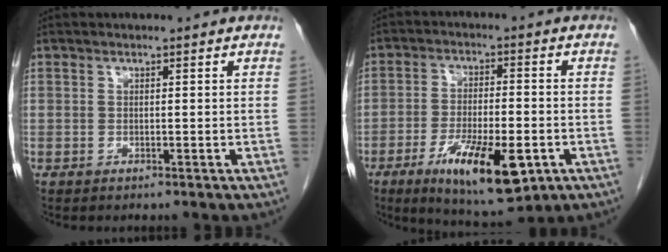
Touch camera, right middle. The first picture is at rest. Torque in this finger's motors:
{"motor_torque": [1.15, -0.99, 0.25, 0.13]}